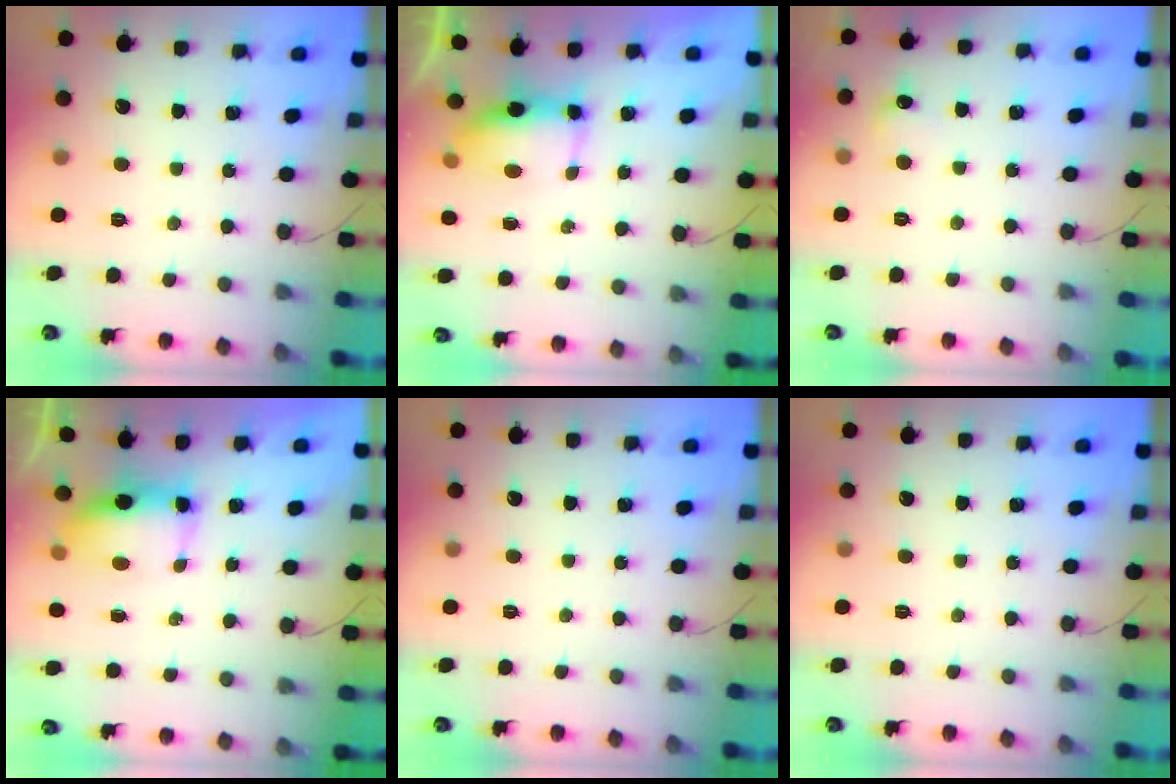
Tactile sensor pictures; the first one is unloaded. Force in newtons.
{"total": 9.2, "press": 7.8, "slide": 5.0}
{"total": 4.4, "press": 4.2, "slide": 1.2}
{"total": 7.1, "press": 7.0, "slide": 0.6}
{"total": 0.0}
{"total": 0.0}